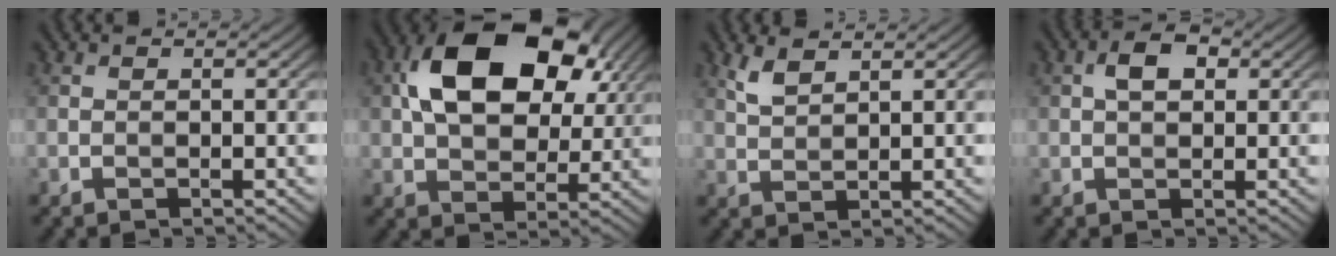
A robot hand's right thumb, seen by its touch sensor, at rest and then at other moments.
{"total": 16.6, "force": [5.5, 10.4, 11.7], "torque": [-0.220, 0.015, 0.097]}
{"total": 2.9, "force": [2.1, 0.9, 1.8], "torque": [-0.050, 0.003, 0.049]}
{"total": 3.6, "force": [1.0, 2.2, 2.7], "torque": [-0.050, 0.009, 0.014]}